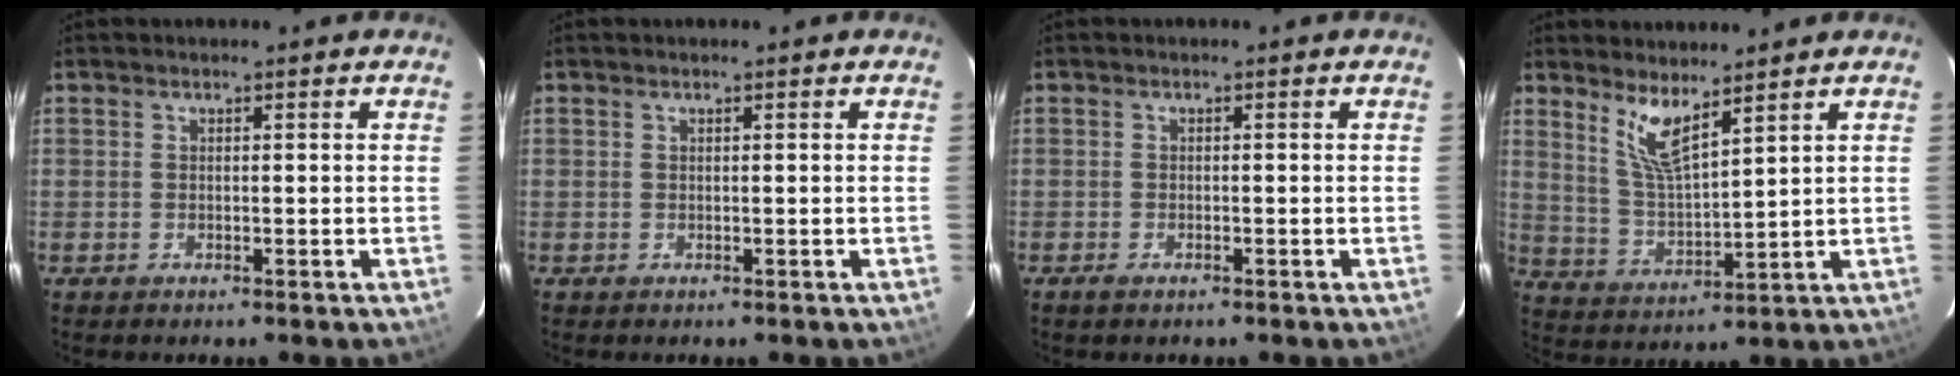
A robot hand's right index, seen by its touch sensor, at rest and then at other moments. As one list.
[{"total": 0.0}, {"total": 1.5, "force": [-1.1, 0.5, 0.9], "torque": [-0.018, -0.004, -0.021]}, {"total": 7.3, "force": [5.2, 1.4, 5.0], "torque": [-0.100, -0.011, 0.111]}]